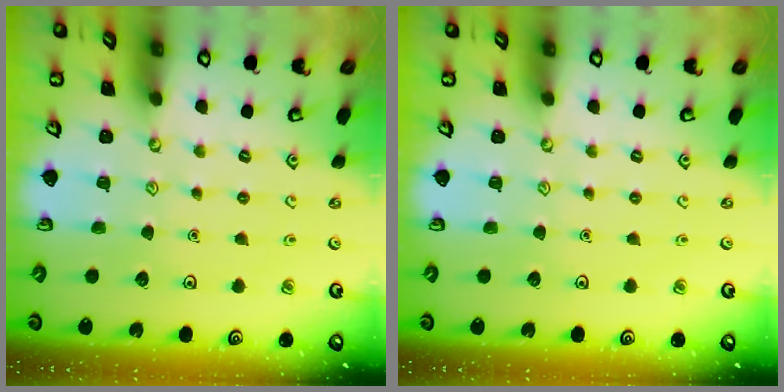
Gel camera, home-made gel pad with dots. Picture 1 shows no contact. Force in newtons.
{"total": 0.0}